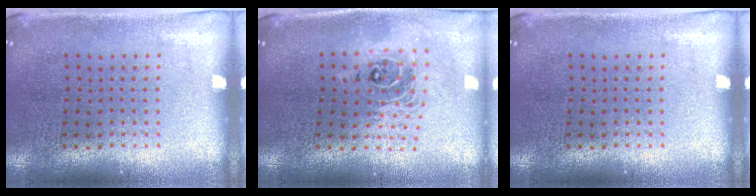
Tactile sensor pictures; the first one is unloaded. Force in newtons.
{"total": 2.0, "press": 1.6, "slide": 1.3}
{"total": 0.0}